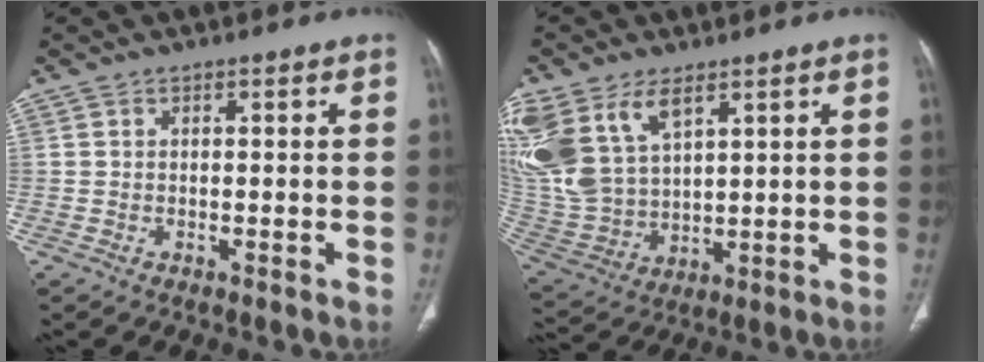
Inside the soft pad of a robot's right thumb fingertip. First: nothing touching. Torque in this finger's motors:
{"motor_torque": [-0.27, 0.92, 1.13, 1.16, 0.25]}